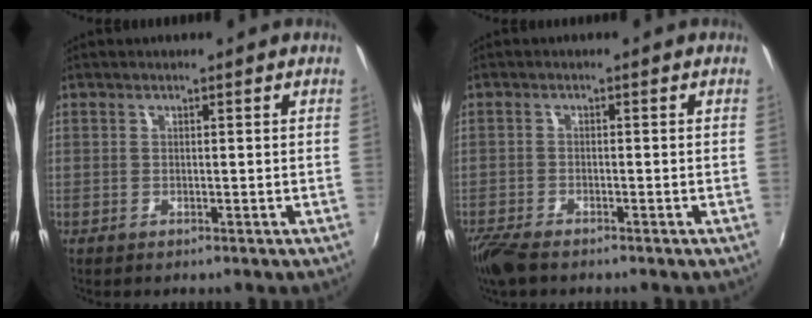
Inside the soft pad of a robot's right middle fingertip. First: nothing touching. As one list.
[{"total": 5.3, "force": [-4.3, 1.5, 2.8], "torque": [-0.076, -0.023, -0.086]}]